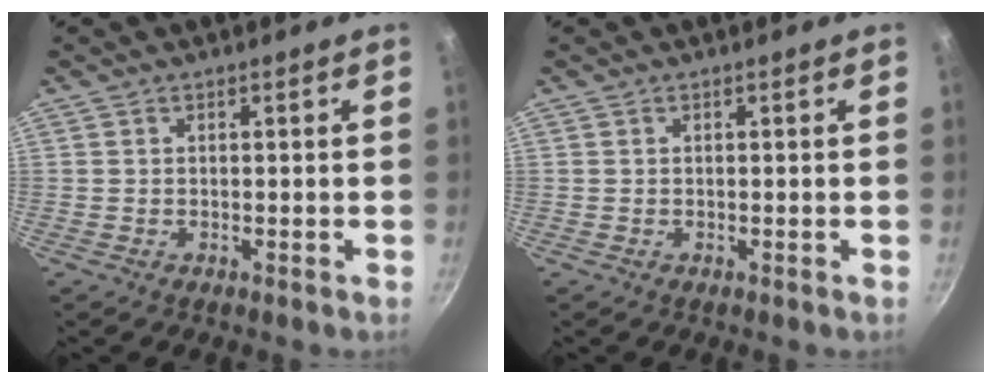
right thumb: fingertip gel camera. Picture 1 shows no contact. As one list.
[{"total": 0.0}]